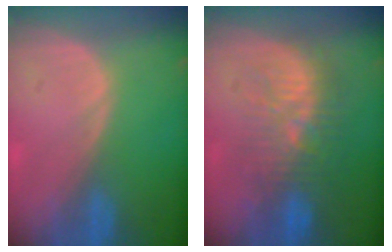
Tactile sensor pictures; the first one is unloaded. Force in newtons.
{"total": 9.5, "press": 9.1, "slide": 2.8}